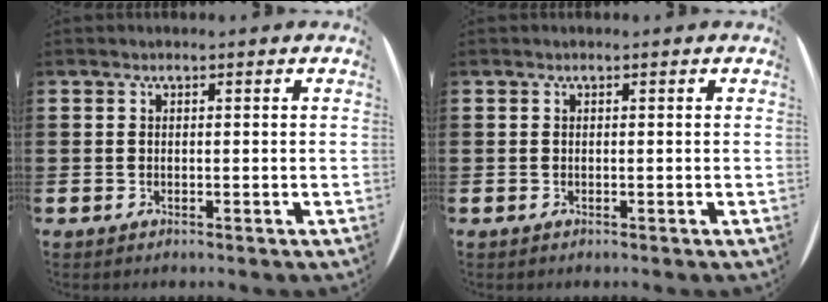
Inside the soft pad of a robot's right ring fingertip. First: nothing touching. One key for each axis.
{"total": 0.0}